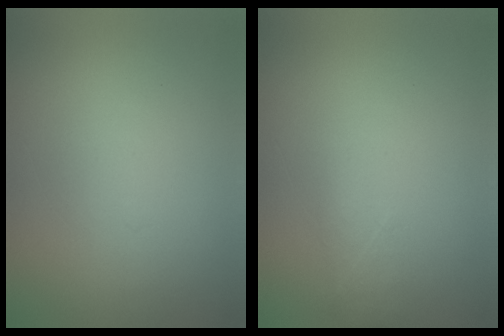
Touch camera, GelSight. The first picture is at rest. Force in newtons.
{"total": 1.6}